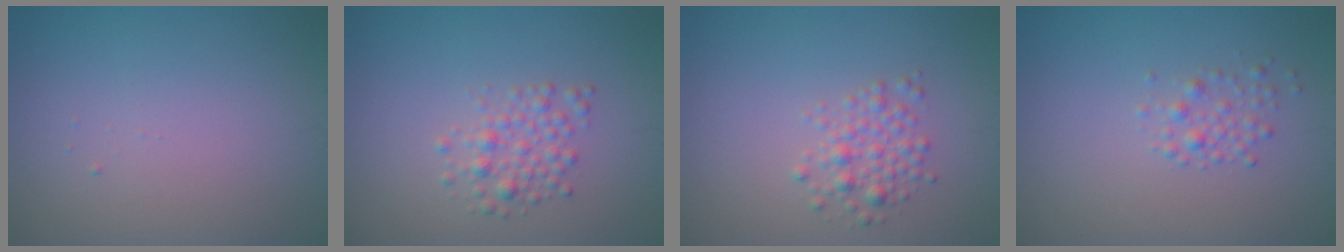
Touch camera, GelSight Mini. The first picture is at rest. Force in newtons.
{"total": 2.2, "press": 2.2, "slide": 0.0}
{"total": 2.1, "press": 2.1, "slide": 0.2}
{"total": 1.4, "press": 1.4, "slide": 0.0}